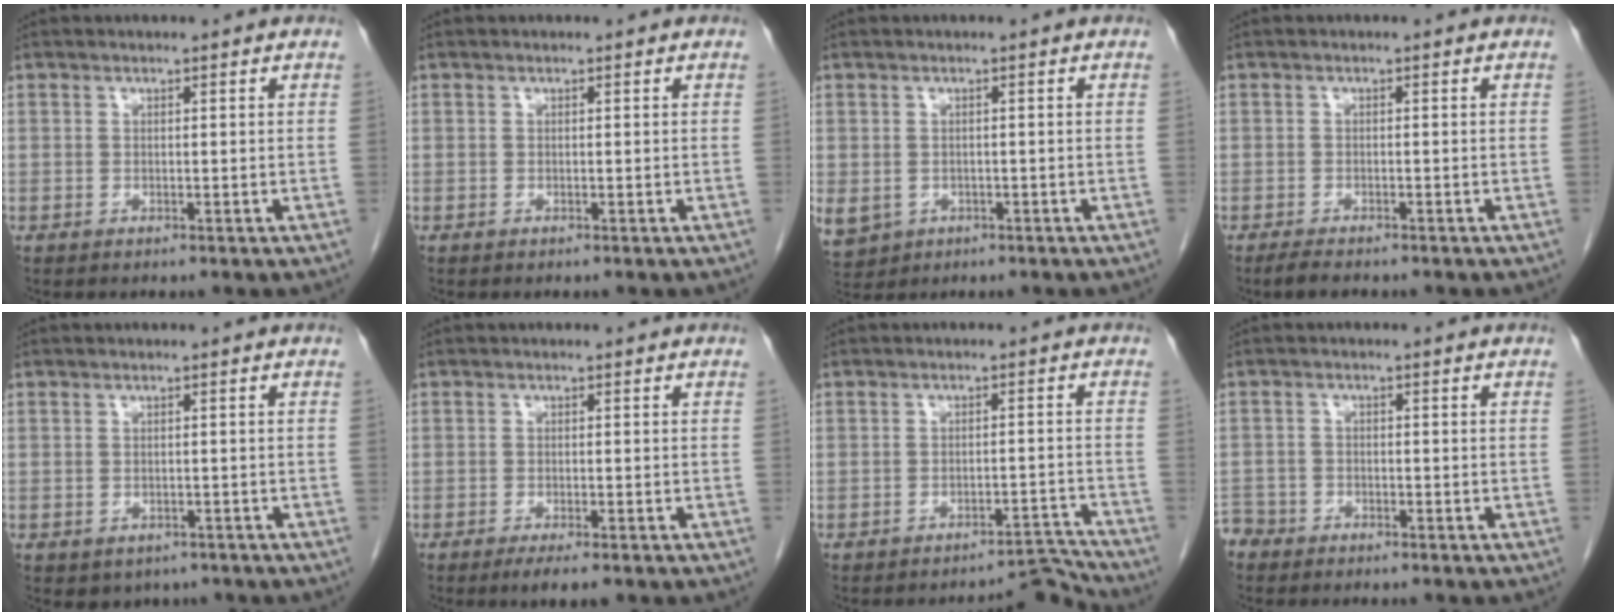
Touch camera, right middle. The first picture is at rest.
{"total": 0.0}
{"total": 9.5, "force": [-3.3, 8.1, 3.6], "torque": [-0.111, -0.003, -0.039]}
{"total": 2.5, "force": [-2.1, 0.6, 1.3], "torque": [-0.029, -0.006, -0.032]}
{"total": 2.9, "force": [-1.9, 2.0, 0.8], "torque": [-0.007, 0.003, -0.019]}
{"total": 3.3, "force": [-2.3, 0.6, 2.3], "torque": [-0.031, -0.006, -0.033]}
{"total": 4.2, "force": [-4.0, -0.5, -1.0], "torque": [0.029, 0.026, -0.050]}
{"total": 3.5, "force": [-3.0, 1.7, -0.3], "torque": [0.005, 0.001, -0.063]}